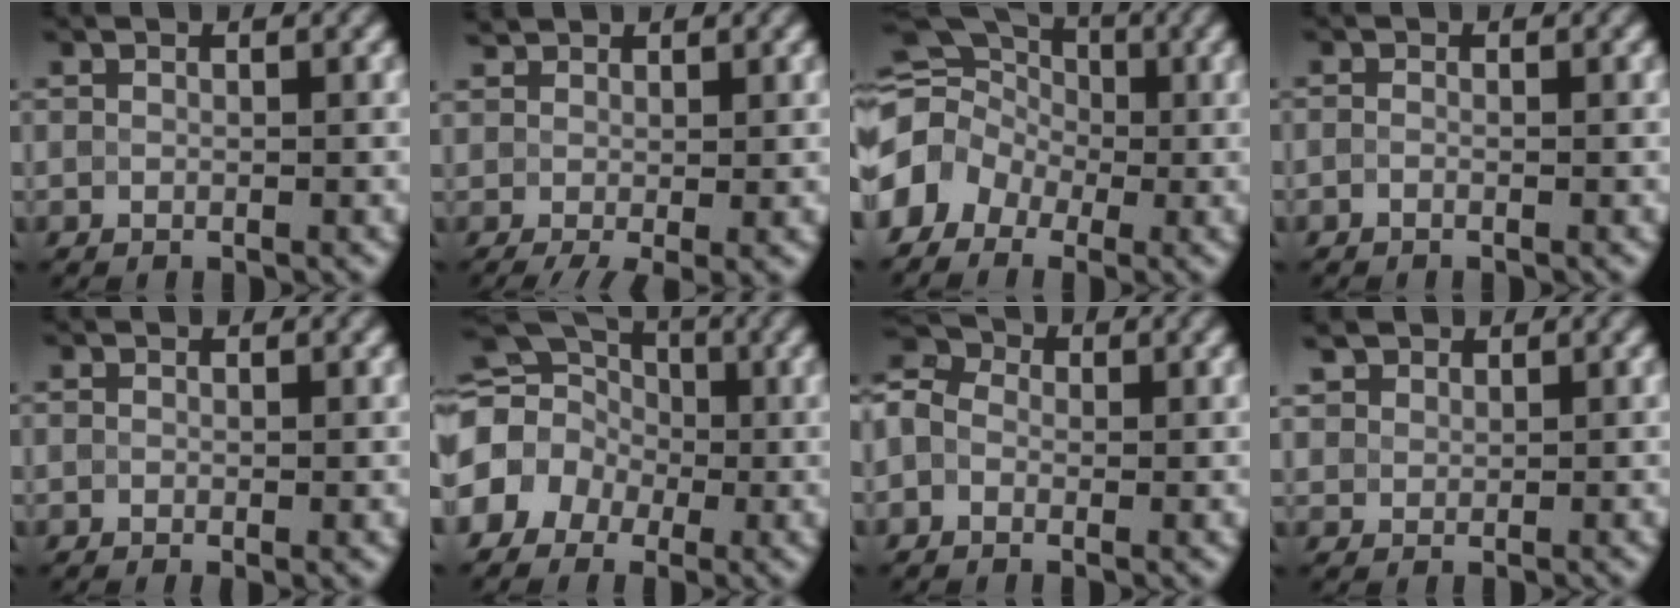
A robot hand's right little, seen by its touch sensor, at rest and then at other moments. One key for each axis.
{"total": 3.2, "fx": 0.1, "fy": 2.0, "fz": 2.4, "tx": -0.059, "ty": 0.000, "tz": 0.001}
{"total": 7.7, "fx": -1.7, "fy": 5.8, "fz": 4.7, "tx": -0.081, "ty": 0.011, "tz": -0.045}
{"total": 0.5, "fx": -0.4, "fy": -0.3, "fz": 0.2, "tx": -0.011, "ty": -0.001, "tz": -0.009}
{"total": 0.5, "fx": -0.1, "fy": 0.2, "fz": 0.5, "tx": -0.008, "ty": -0.002, "tz": -0.002}
{"total": 10.1, "fx": -0.7, "fy": 8.4, "fz": 5.5, "tx": -0.100, "ty": 0.022, "tz": -0.055}
{"total": 3.9, "fx": -0.2, "fy": 3.2, "fz": 2.2, "tx": -0.052, "ty": 0.026, "tz": -0.026}
{"total": 3.2, "fx": 2.3, "fy": 1.9, "fz": 1.0, "tx": -0.042, "ty": 0.006, "tz": 0.051}